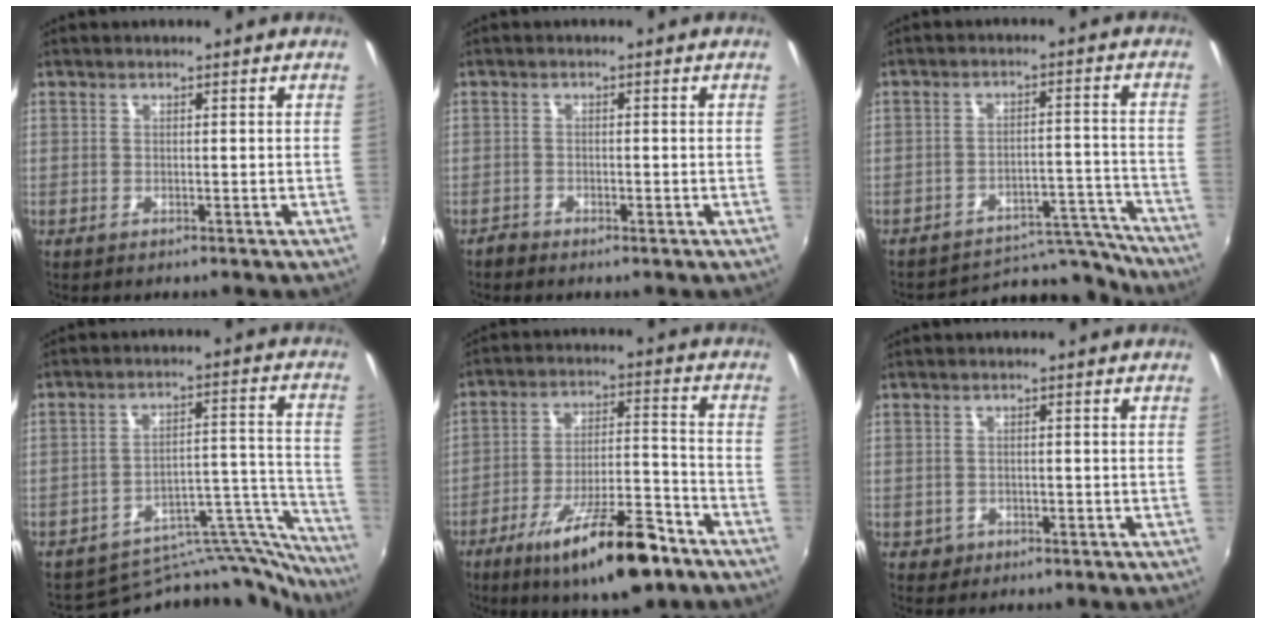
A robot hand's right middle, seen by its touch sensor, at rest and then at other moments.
{"total": 1.1, "force": [-1.1, 0.2, 0.1], "torque": [-0.004, -0.004, -0.024]}
{"total": 14.1, "force": [-13.6, 3.0, 1.9], "torque": [-0.026, 0.034, -0.177]}
{"total": 15.9, "force": [-15.8, 2.1, 0.7], "torque": [0.011, 0.060, -0.230]}
{"total": 16.9, "force": [-11.1, 4.1, 12.1], "torque": [-0.203, -0.016, -0.172]}
{"total": 2.0, "force": [-0.5, 1.8, 0.6], "torque": [-0.014, -0.003, -0.006]}